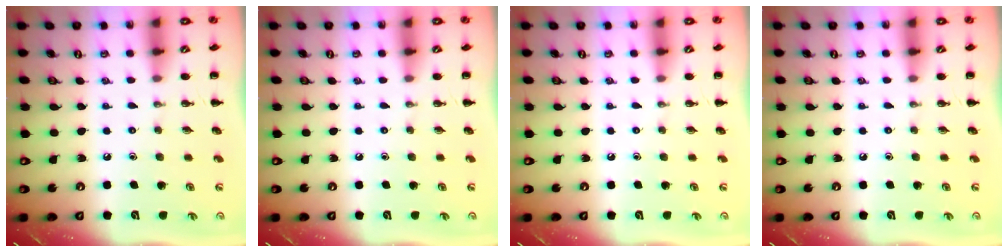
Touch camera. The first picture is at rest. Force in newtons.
{"total": 0.0}
{"total": 0.0}
{"total": 0.0}